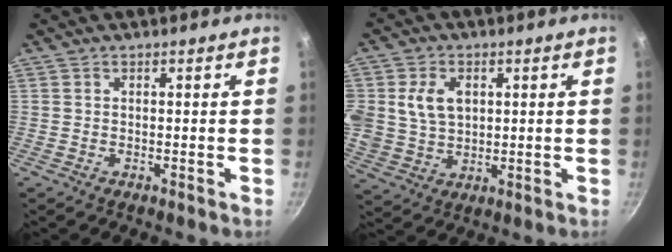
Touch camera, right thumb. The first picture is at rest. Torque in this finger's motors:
{"motor_torque": [-0.06, 0.78, 0.84, 0.04, 0.40]}